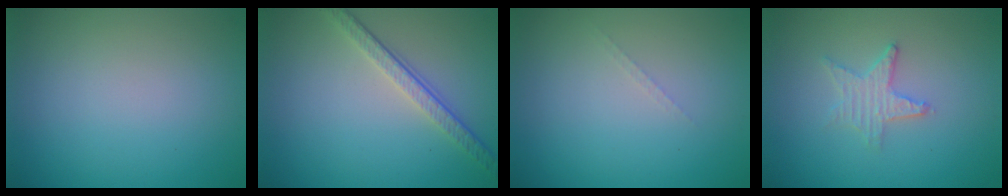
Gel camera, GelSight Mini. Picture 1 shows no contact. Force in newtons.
{"total": 3.6, "press": 2.6, "slide": 2.4}
{"total": 0.6, "press": 0.6, "slide": 0.1}
{"total": 2.3, "press": 2.2, "slide": 0.4}